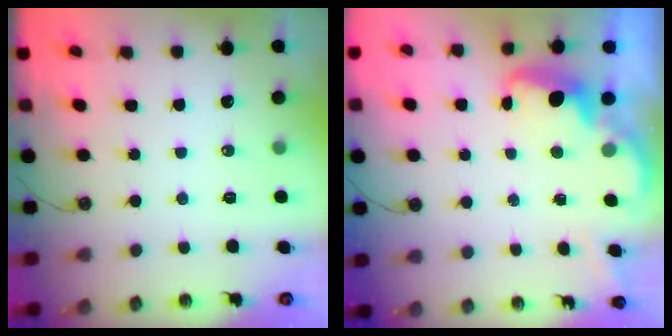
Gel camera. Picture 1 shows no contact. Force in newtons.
{"total": 2.7, "press": 2.6, "slide": 0.8}